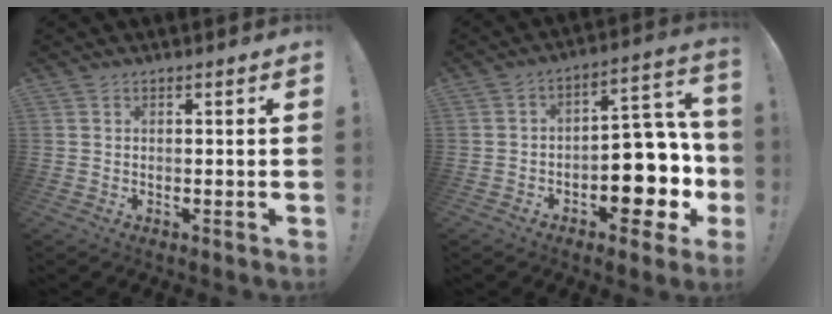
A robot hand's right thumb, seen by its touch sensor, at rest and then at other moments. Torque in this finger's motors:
{"motor_torque": [2.01, 2.16, 1.20, -1.07, 0.13]}